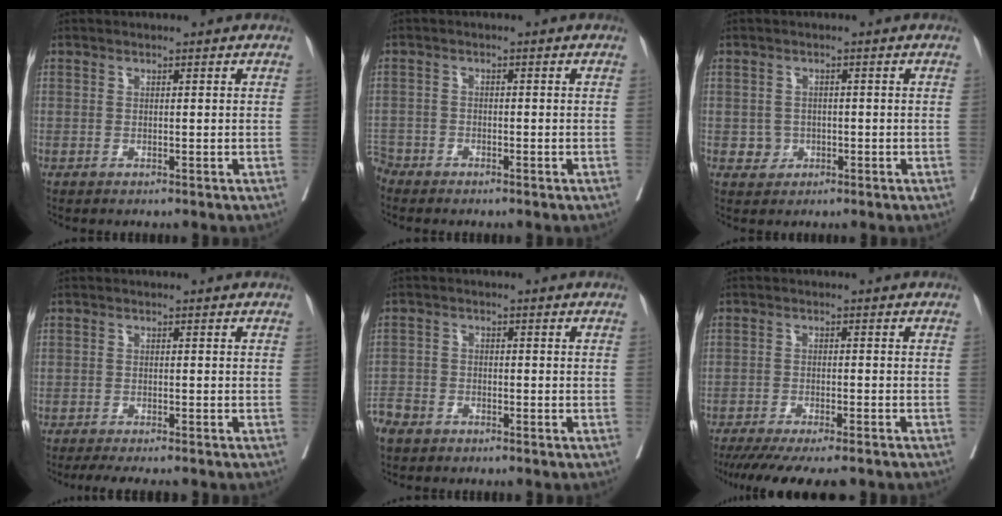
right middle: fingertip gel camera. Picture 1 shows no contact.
{"total": 3.1, "force": [-2.7, 1.4, -0.3], "torque": [0.002, 0.001, -0.057]}
{"total": 2.1, "force": [-0.6, 2.0, 0.4], "torque": [-0.001, 0.007, -0.005]}
{"total": 7.1, "force": [-6.1, 1.3, 3.3], "torque": [-0.039, -0.011, -0.088]}
{"total": 4.4, "force": [-3.5, 2.6, 1.0], "torque": [-0.022, 0.002, -0.068]}
{"total": 14.6, "force": [-12.4, 2.2, 7.4], "torque": [-0.119, -0.034, -0.175]}